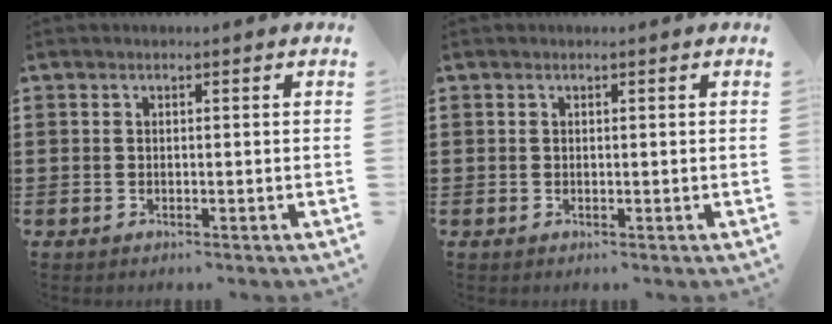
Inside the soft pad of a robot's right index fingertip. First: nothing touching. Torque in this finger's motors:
{"motor_torque": [-0.22, 0.34, -0.06, 0.01]}